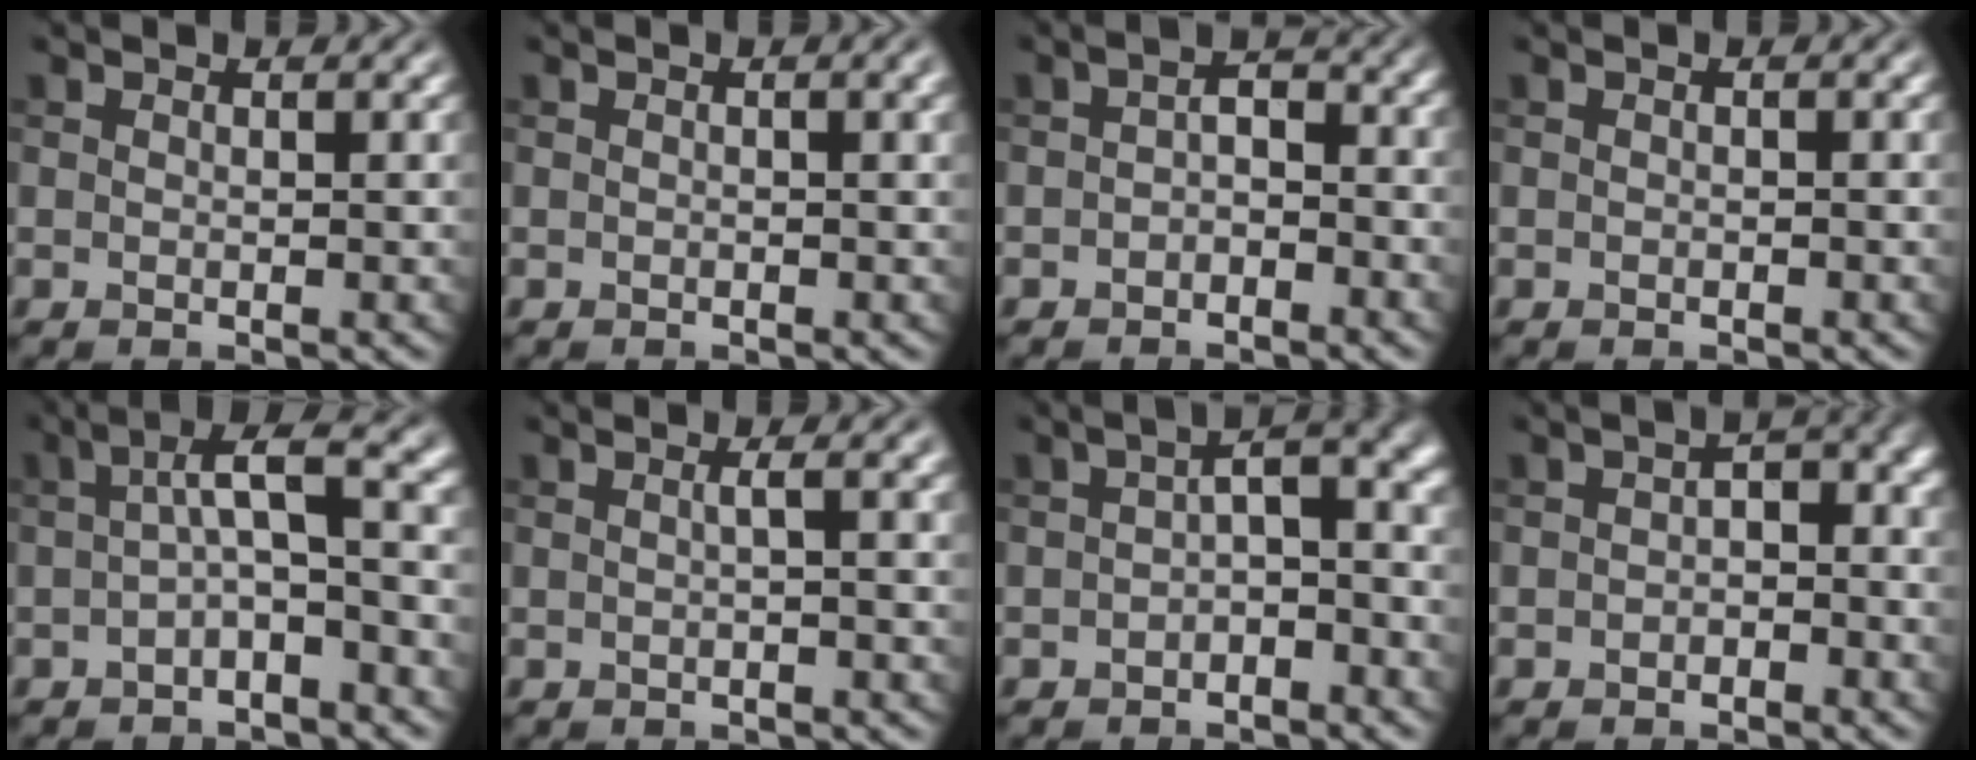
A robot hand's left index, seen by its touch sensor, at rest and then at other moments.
{"total": 1.8, "force": [0.6, 0.6, 1.6], "torque": [-0.015, 0.007, 0.005]}
{"total": 2.3, "force": [-1.1, 1.2, 1.5], "torque": [-0.029, 0.006, -0.025]}
{"total": 0.0}
{"total": 5.0, "force": [-0.1, 1.2, 4.8], "torque": [-0.076, 0.020, -0.012]}
{"total": 2.0, "force": [0.0, 0.6, 1.9], "torque": [-0.026, 0.008, -0.010]}
{"total": 4.3, "force": [-0.6, 1.6, 3.9], "torque": [-0.053, 0.013, -0.021]}
{"total": 2.7, "force": [-0.6, 1.6, 2.2], "torque": [-0.033, 0.005, -0.017]}